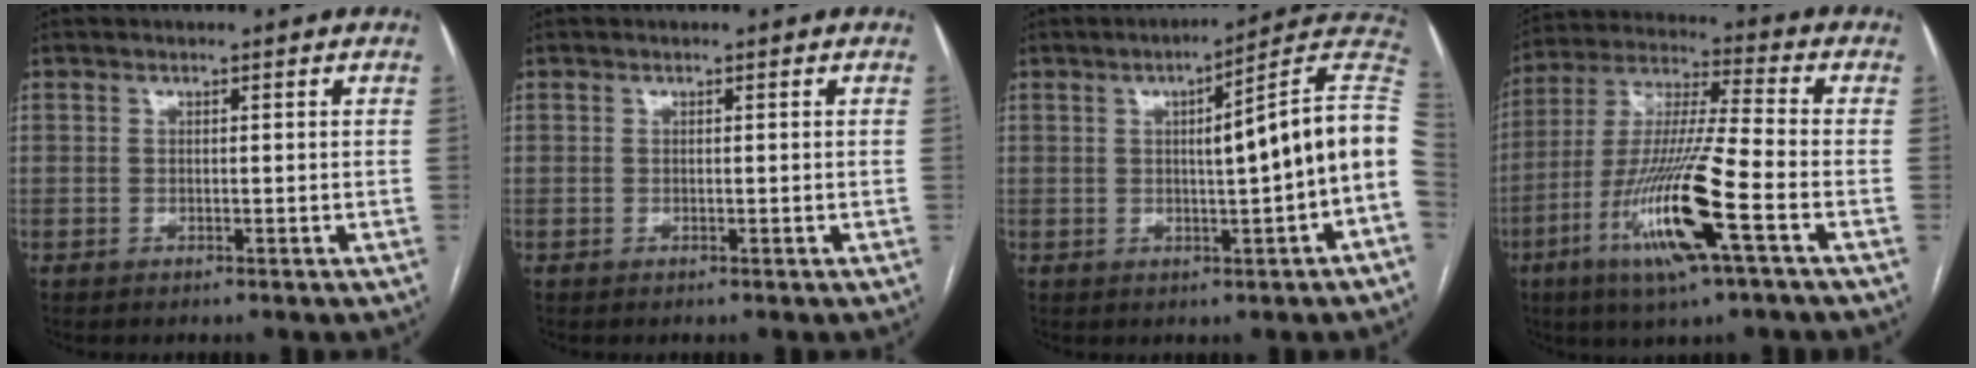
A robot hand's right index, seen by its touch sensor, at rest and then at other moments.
{"total": 0.0}
{"total": 13.1, "force": [0.1, -0.5, 13.1], "torque": [-0.169, 0.028, -0.006]}
{"total": 16.7, "force": [-6.6, 0.3, 15.4], "torque": [-0.315, -0.019, -0.124]}